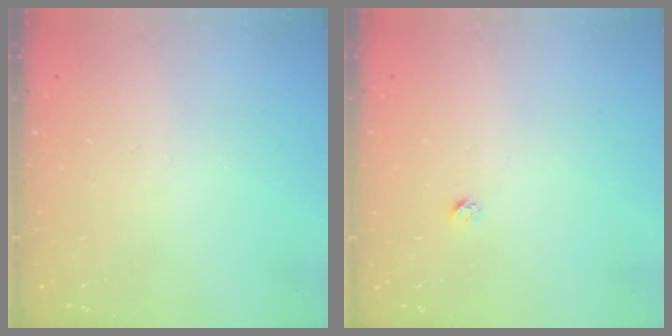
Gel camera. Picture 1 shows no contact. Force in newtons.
{"total": 1.9, "press": 1.9, "slide": 0.1}